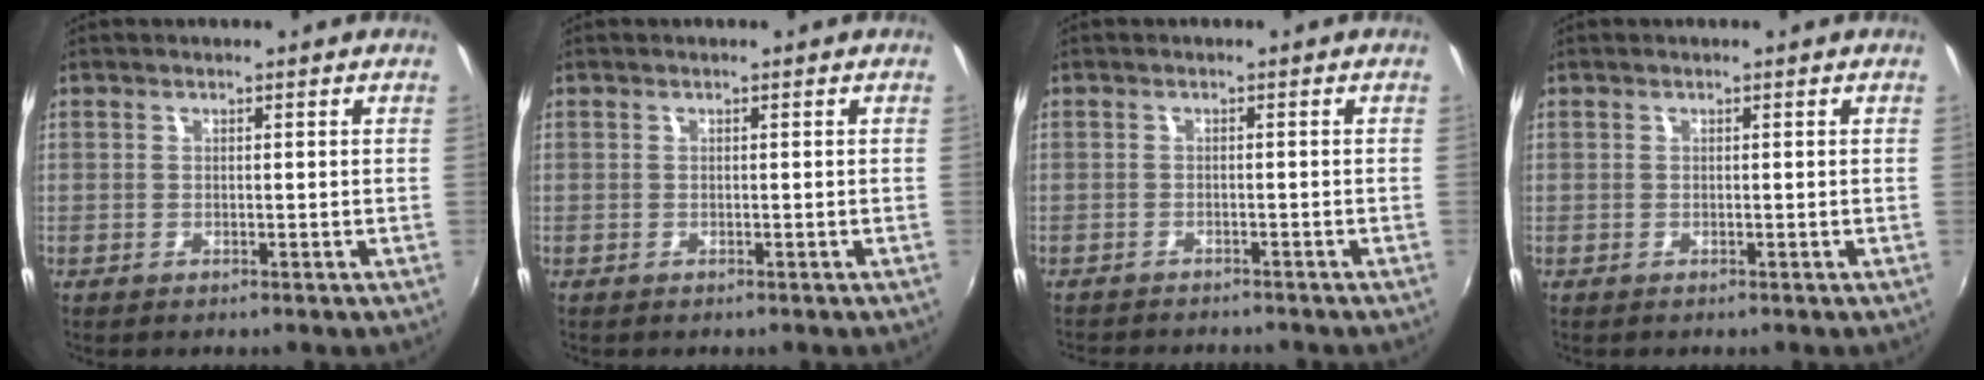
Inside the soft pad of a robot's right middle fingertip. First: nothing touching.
{"total": 0.0}
{"total": 5.3, "force": [-4.9, 0.9, 1.6], "torque": [-0.046, -0.013, -0.073]}
{"total": 0.0}